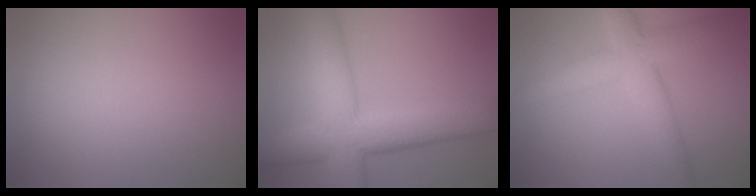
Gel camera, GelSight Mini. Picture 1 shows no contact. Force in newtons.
{"total": 9.1, "press": 9.0, "slide": 0.7}
{"total": 5.3, "press": 5.3, "slide": 0.2}